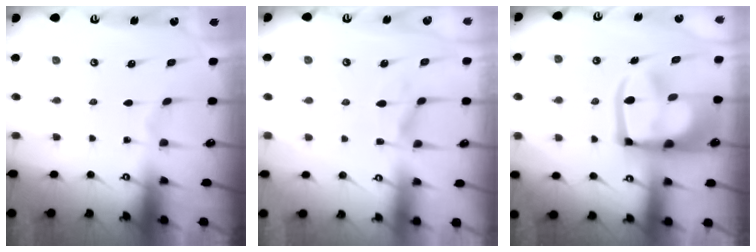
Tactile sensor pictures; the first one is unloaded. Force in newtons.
{"total": 1.2, "press": 0.8, "slide": 0.9}
{"total": 14.4, "press": 14.3, "slide": 2.0}